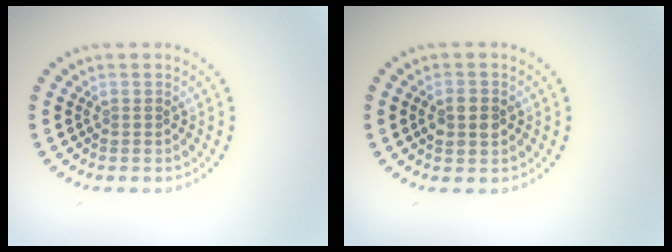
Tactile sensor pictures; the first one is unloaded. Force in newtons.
{"total": 2.8, "press": 2.8, "slide": 0.1}